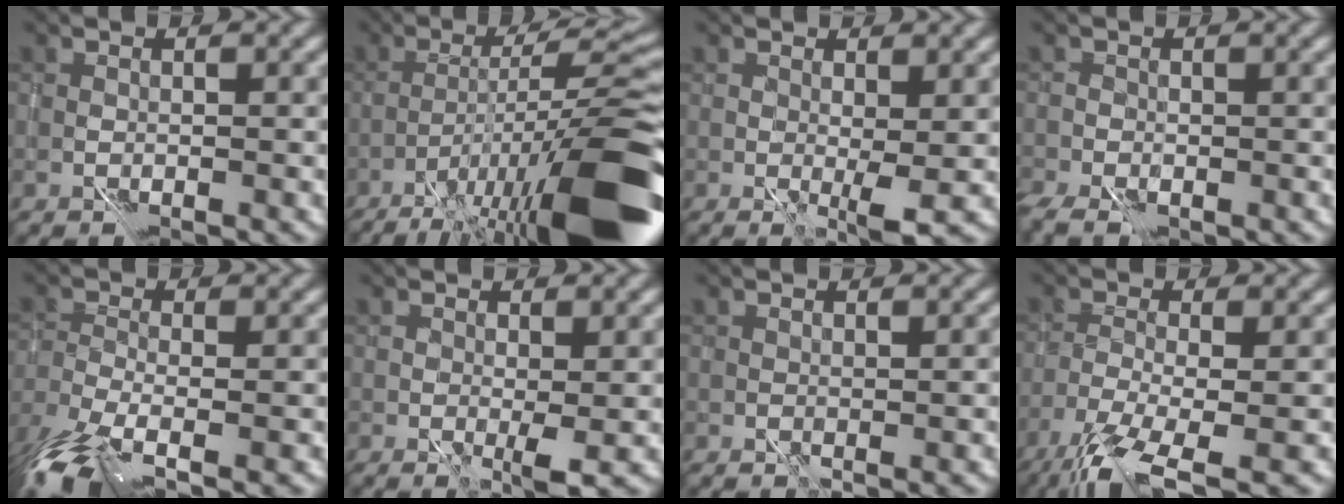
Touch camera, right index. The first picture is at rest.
{"total": 14.1, "force": [-6.7, 2.3, 12.2], "torque": [-0.189, 0.015, -0.095]}
{"total": 2.0, "force": [1.3, 0.0, 1.5], "torque": [-0.028, 0.000, 0.025]}
{"total": 3.7, "force": [-2.9, 1.5, 1.8], "torque": [-0.030, -0.016, -0.045]}
{"total": 7.4, "force": [-4.8, 2.4, 5.1], "torque": [-0.107, -0.031, -0.081]}
{"total": 1.7, "force": [1.3, -0.1, 1.2], "torque": [-0.021, 0.002, 0.024]}
{"total": 1.1, "force": [1.0, -0.2, 0.1], "torque": [-0.001, 0.005, 0.020]}
{"total": 6.3, "force": [-3.4, 1.6, 5.0], "torque": [-0.086, -0.010, -0.073]}